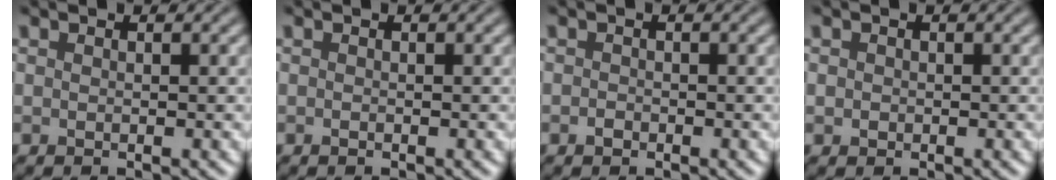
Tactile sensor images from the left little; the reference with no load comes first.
{"total": 0.0}
{"total": 0.8, "force": [-0.5, 0.5, 0.2], "torque": [-0.001, -0.002, -0.014]}
{"total": 0.7, "force": [0.0, 0.7, 0.2], "torque": [-0.001, -0.001, -0.003]}